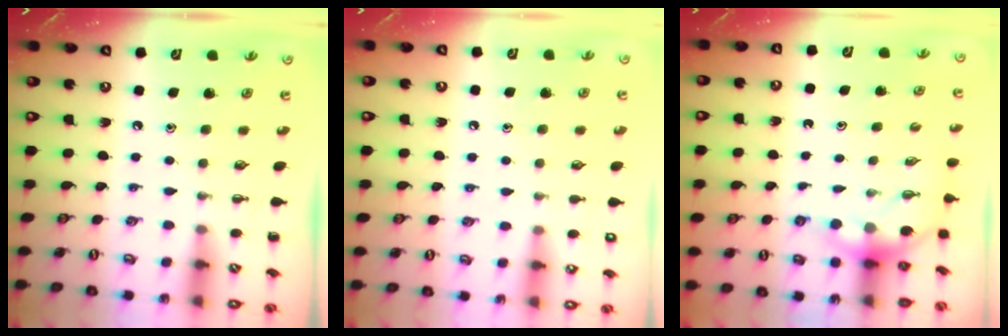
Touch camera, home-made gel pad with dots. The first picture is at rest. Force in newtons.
{"total": 6.8, "press": 6.4, "slide": 2.1}
{"total": 4.6, "press": 4.6, "slide": 0.2}